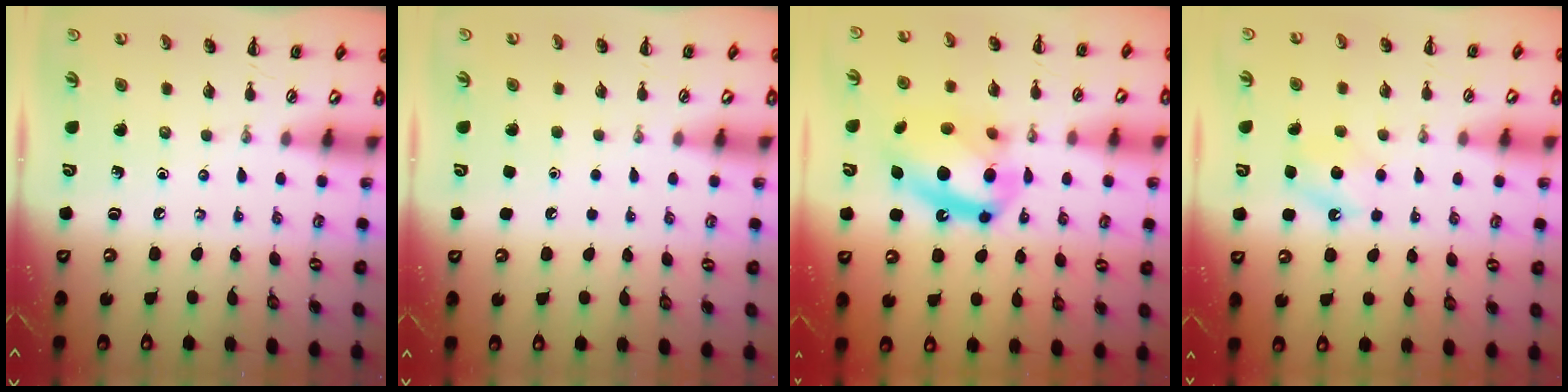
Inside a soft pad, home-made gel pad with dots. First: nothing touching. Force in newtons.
{"total": 1.7, "press": 1.7, "slide": 0.1}
{"total": 16.0, "press": 15.6, "slide": 3.6}
{"total": 7.2, "press": 7.0, "slide": 1.9}